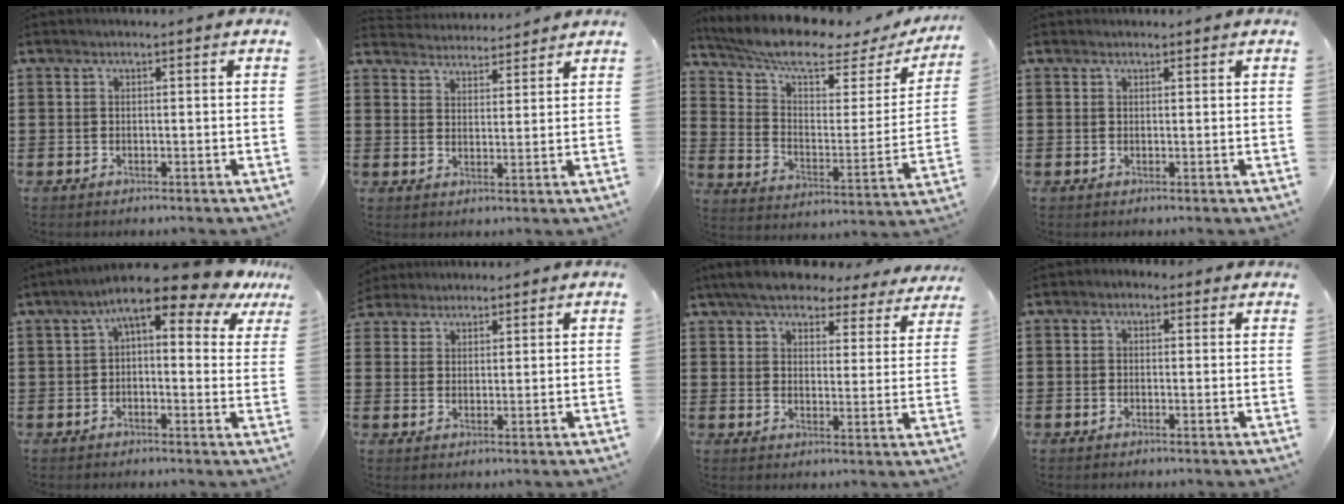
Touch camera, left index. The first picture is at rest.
{"total": 3.8, "force": [3.8, 0.4, -0.1], "torque": [-0.011, -0.016, 0.069]}
{"total": 9.1, "force": [7.2, 1.8, 5.3], "torque": [-0.125, -0.045, 0.123]}
{"total": 0.6, "force": [0.5, 0.3, 0.1], "torque": [-0.003, 0.002, 0.010]}
{"total": 8.7, "force": [5.6, 2.0, 6.4], "torque": [-0.117, -0.020, 0.089]}
{"total": 3.0, "force": [2.8, 1.1, -0.1], "torque": [-0.010, 0.002, 0.054]}
{"total": 6.4, "force": [5.9, 1.2, 2.2], "torque": [-0.070, -0.024, 0.105]}
{"total": 1.0, "force": [0.2, 0.9, 0.4], "torque": [-0.011, 0.007, 0.002]}